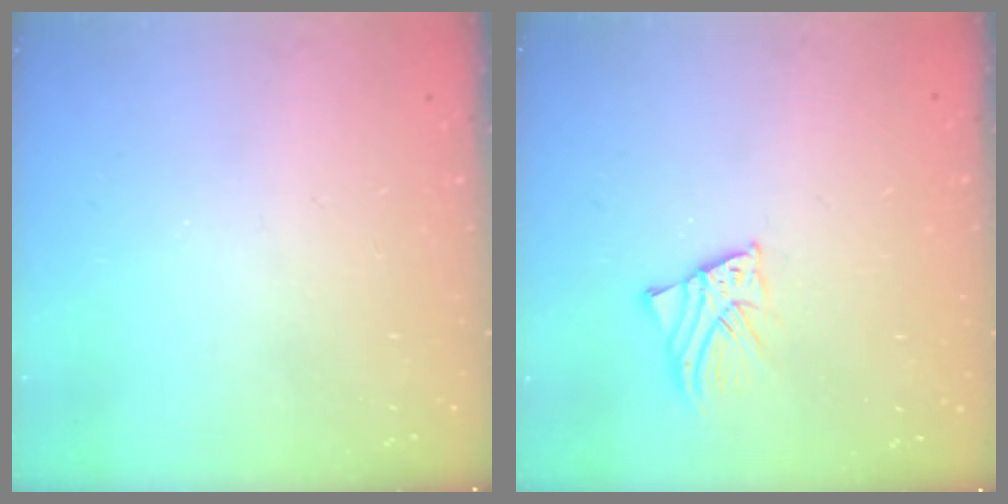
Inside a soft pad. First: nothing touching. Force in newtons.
{"total": 2.2, "press": 2.2, "slide": 0.1}